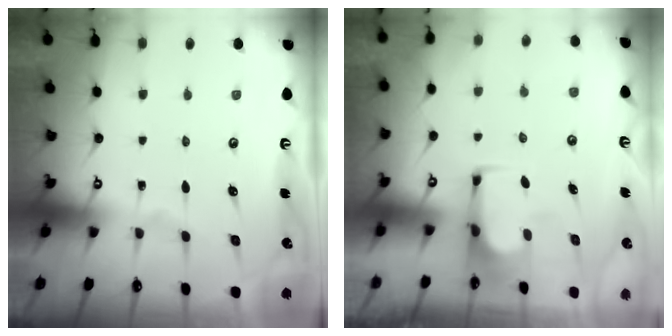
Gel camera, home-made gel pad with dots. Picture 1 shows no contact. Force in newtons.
{"total": 1.0, "press": 1.0, "slide": 0.1}